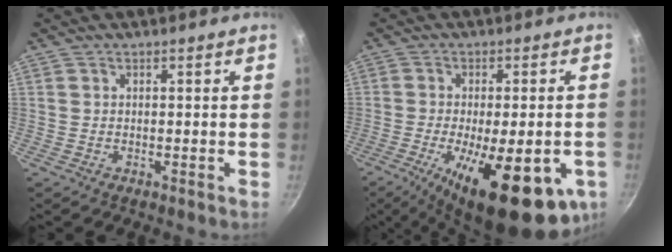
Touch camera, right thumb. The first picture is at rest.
{"total": 21.9, "force": [-7.9, 7.8, 18.9], "torque": [-0.254, -0.011, -0.105]}